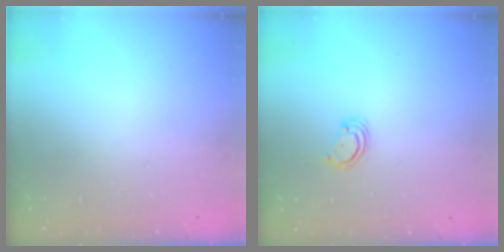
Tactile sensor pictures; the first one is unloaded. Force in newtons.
{"total": 2.8, "press": 2.8, "slide": 0.2}